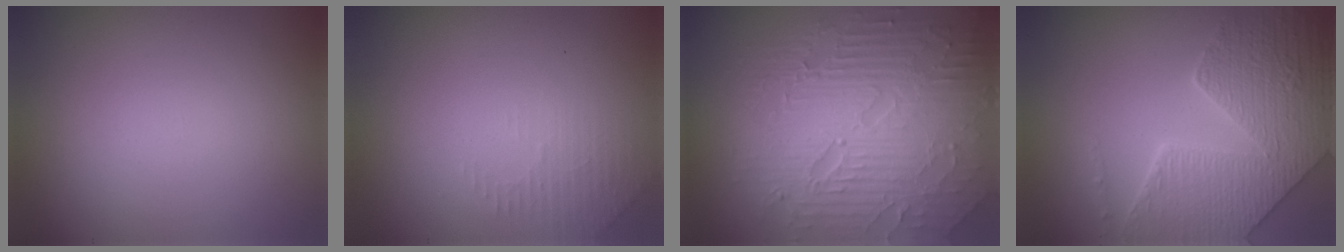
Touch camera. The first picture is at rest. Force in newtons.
{"total": 1.5, "press": 1.5, "slide": 0.4}
{"total": 9.7, "press": 6.5, "slide": 7.2}
{"total": 8.0, "press": 6.1, "slide": 5.2}